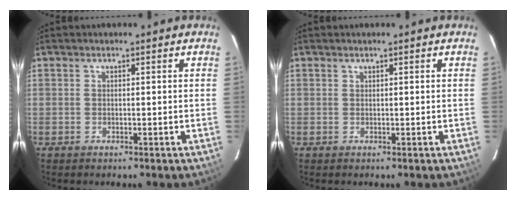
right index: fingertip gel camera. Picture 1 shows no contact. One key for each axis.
{"total": 0.0}